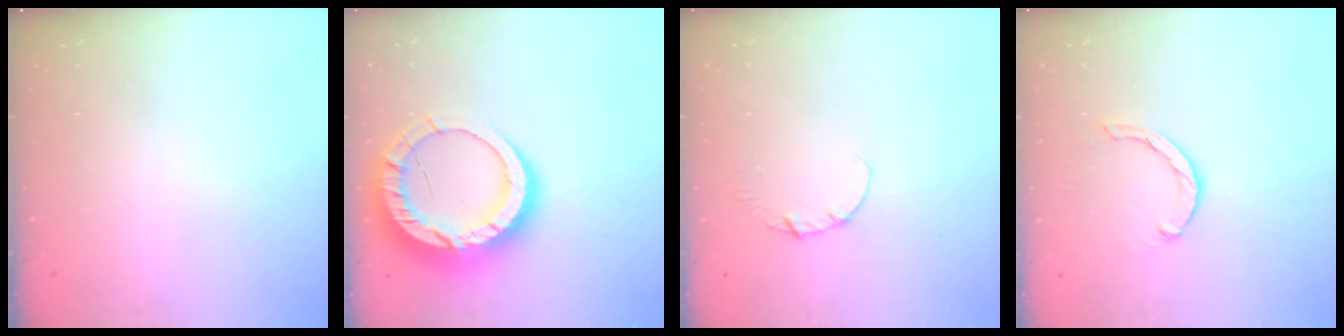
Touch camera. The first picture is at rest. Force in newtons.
{"total": 17.9, "press": 17.9, "slide": 1.4}
{"total": 1.1, "press": 1.1, "slide": 0.1}
{"total": 3.7, "press": 3.6, "slide": 0.6}